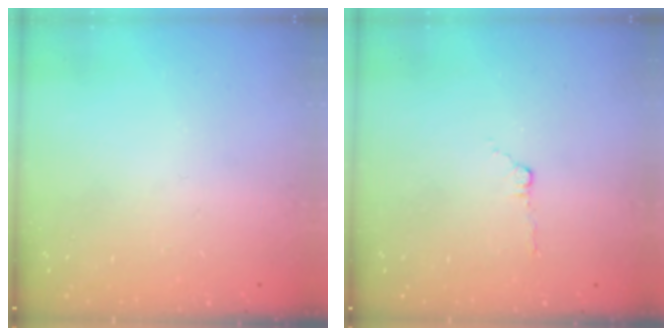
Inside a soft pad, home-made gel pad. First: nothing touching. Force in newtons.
{"total": 4.5, "press": 4.5, "slide": 0.6}